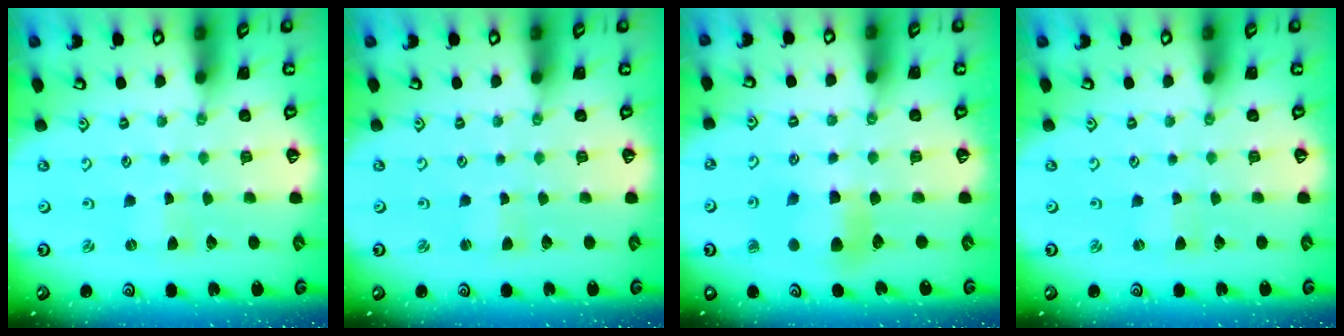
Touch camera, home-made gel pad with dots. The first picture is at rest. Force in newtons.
{"total": 1.5, "press": 1.5, "slide": 0.3}
{"total": 6.7, "press": 6.7, "slide": 0.6}
{"total": 1.4, "press": 1.4, "slide": 0.2}